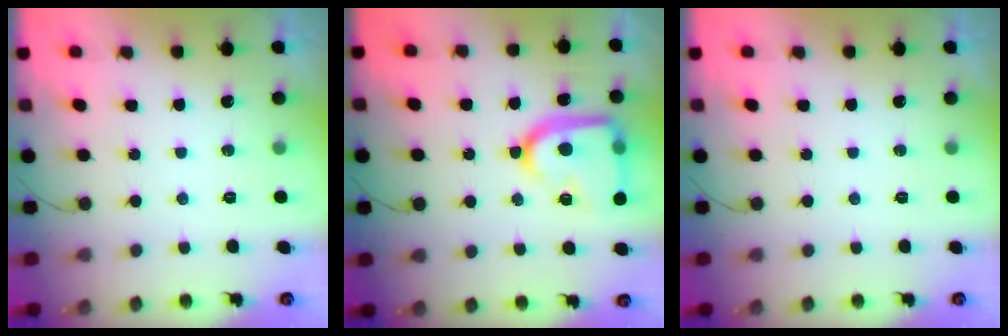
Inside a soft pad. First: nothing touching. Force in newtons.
{"total": 20.3, "press": 20.3, "slide": 1.9}
{"total": 0.0}